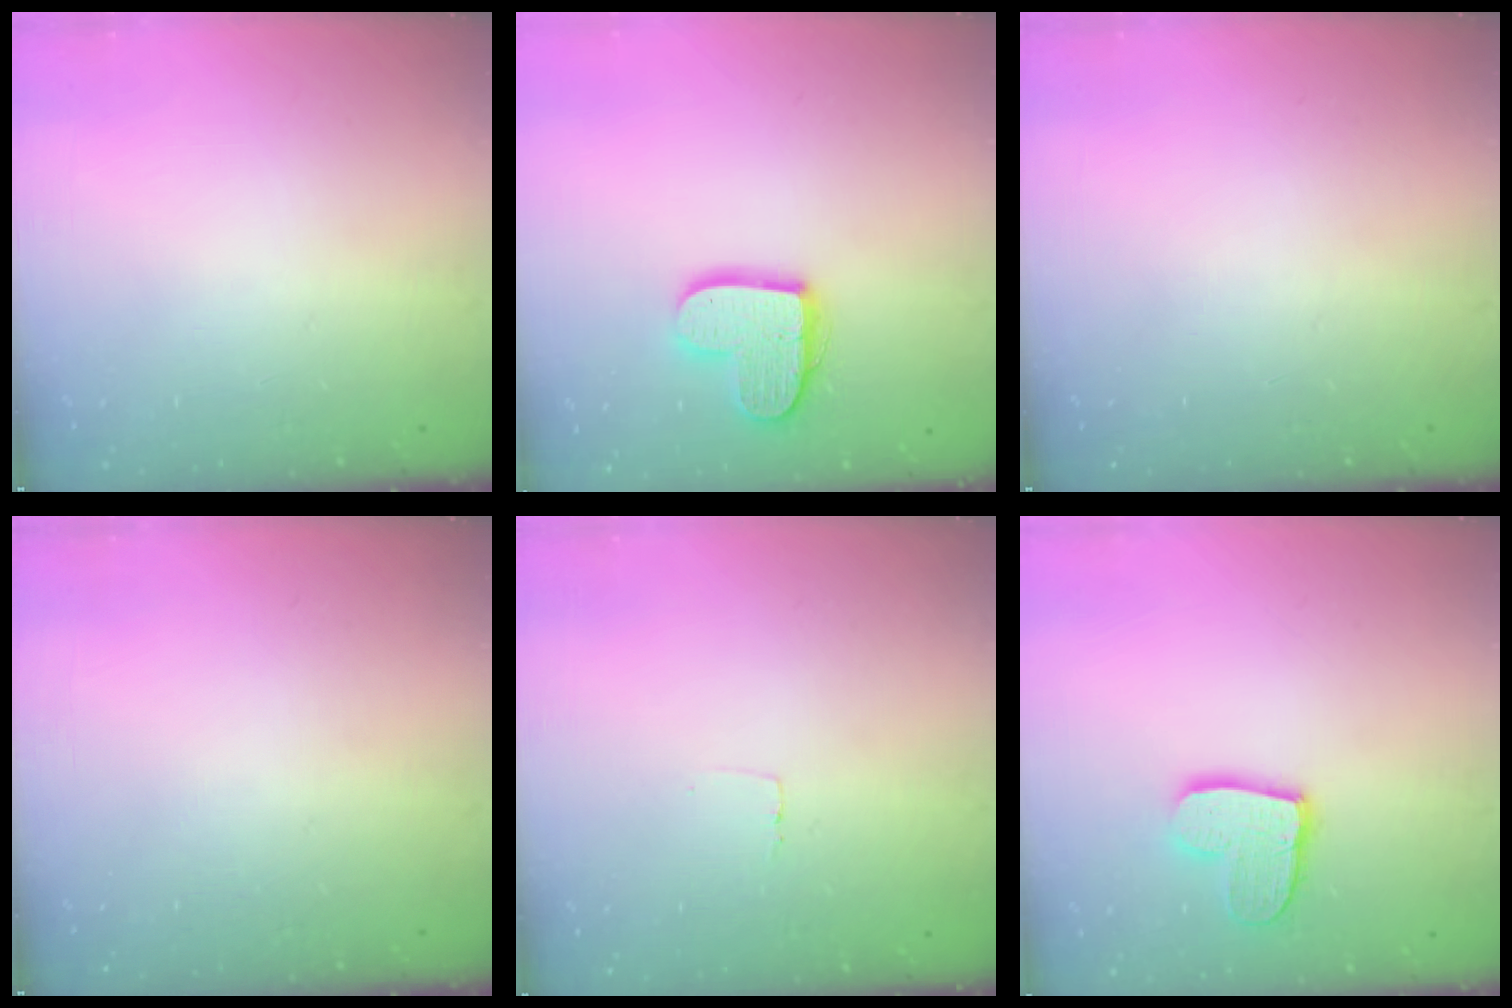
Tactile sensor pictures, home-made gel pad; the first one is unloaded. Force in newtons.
{"total": 14.5, "press": 14.5, "slide": 1.0}
{"total": 0.0}
{"total": 0.0}
{"total": 2.3, "press": 2.3, "slide": 0.1}
{"total": 12.2, "press": 12.2, "slide": 1.0}